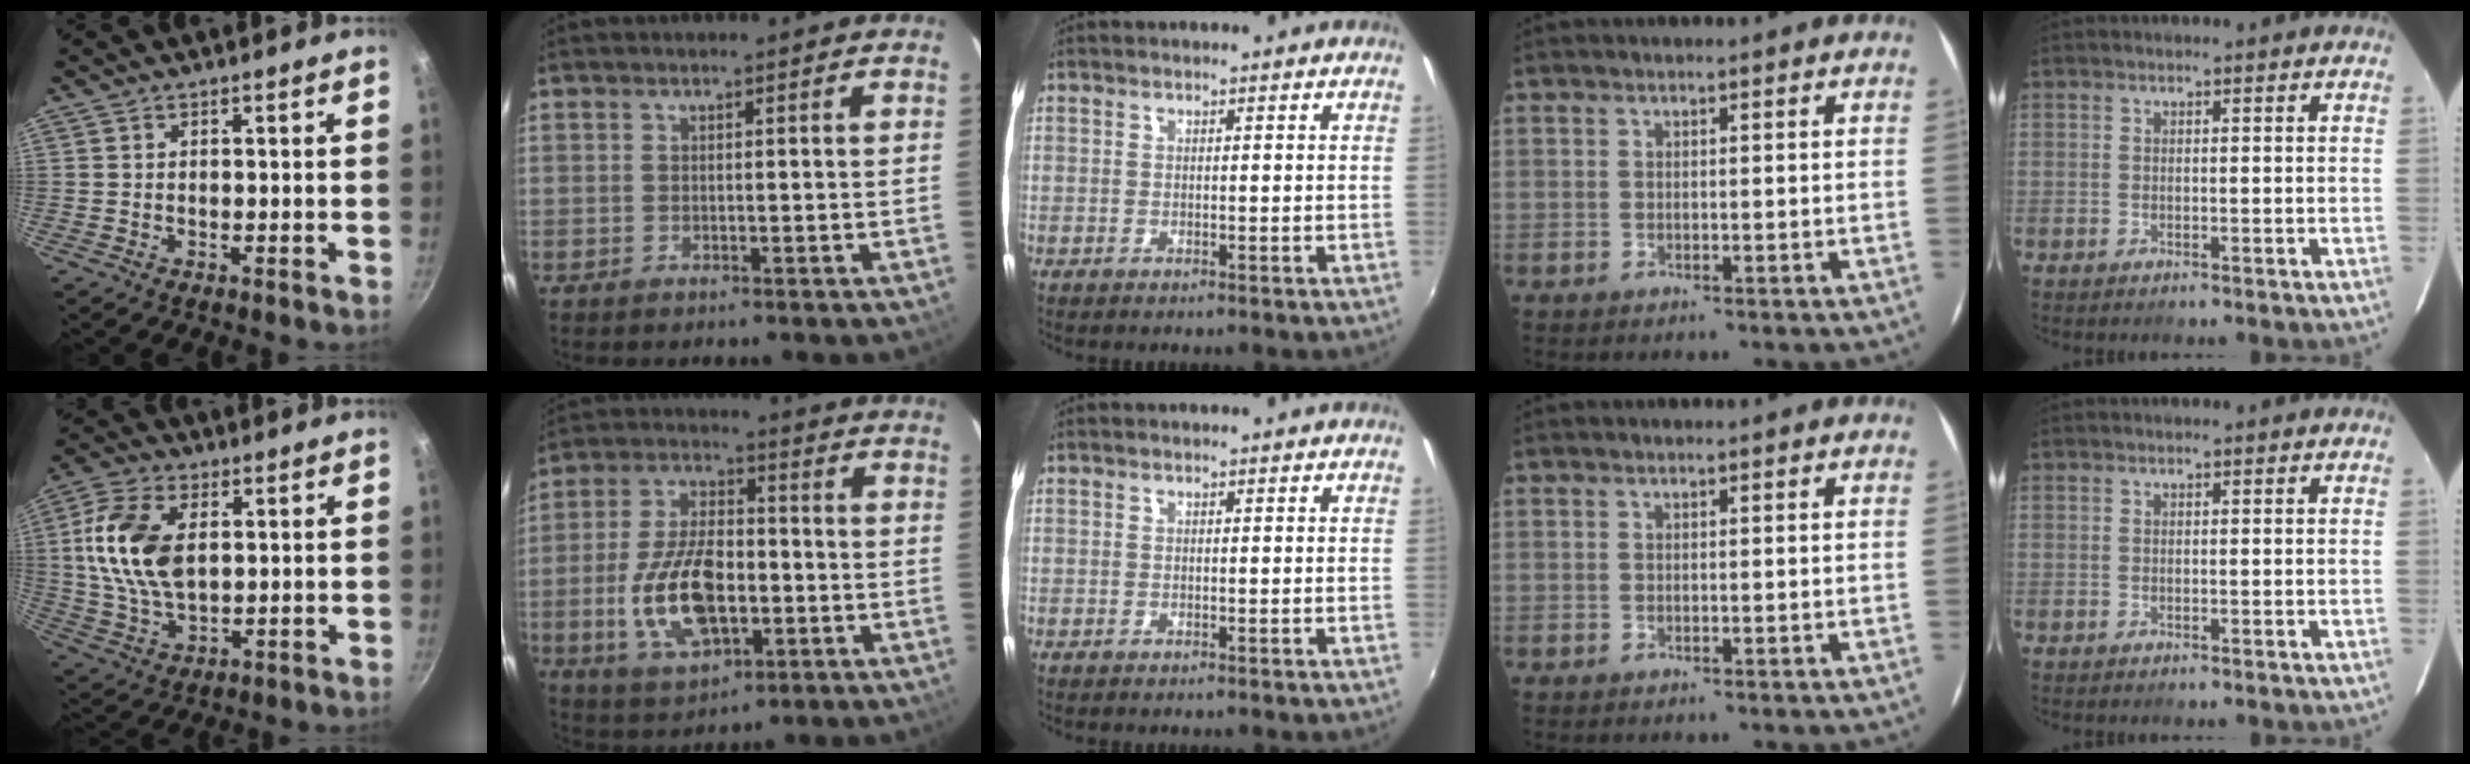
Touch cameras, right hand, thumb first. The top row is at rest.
{"thumb": {"total": 14.4, "force": [2.4, 8.4, 11.3], "torque": [-0.211, -0.003, 0.046]}, "index": {"total": 15.9, "force": [-3.8, 8.5, 12.9], "torque": [-0.264, 0.002, -0.056]}}